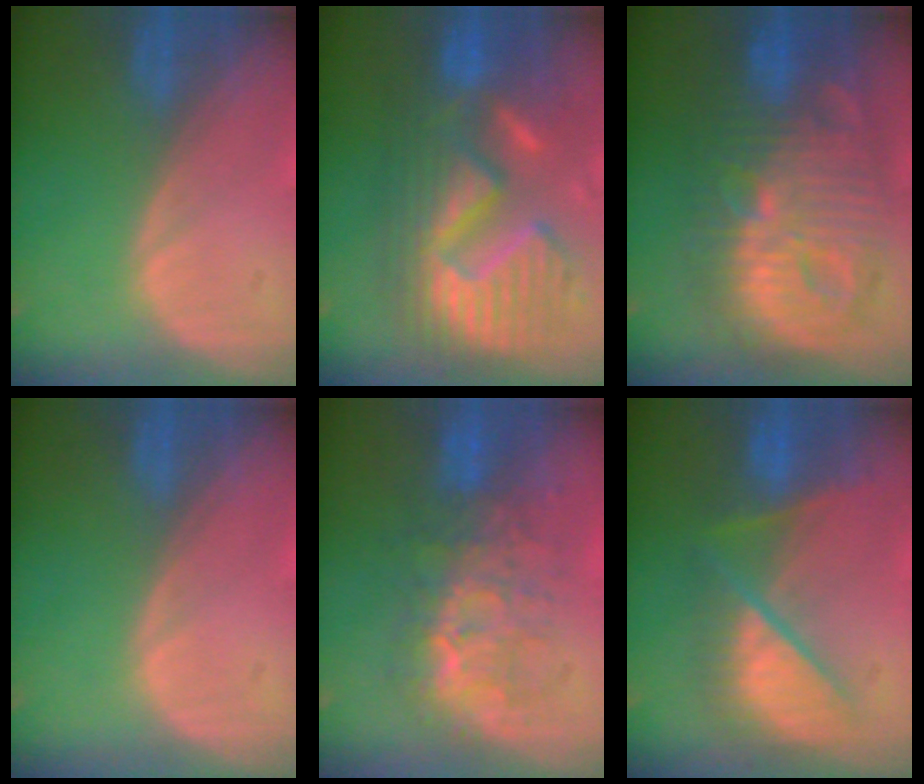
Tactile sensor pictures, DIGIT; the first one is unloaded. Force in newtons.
{"total": 13.1, "press": 13.0, "slide": 1.2}
{"total": 13.8, "press": 13.7, "slide": 1.3}
{"total": 0.0}
{"total": 8.5, "press": 8.0, "slide": 2.9}
{"total": 8.0, "press": 8.0, "slide": 0.4}